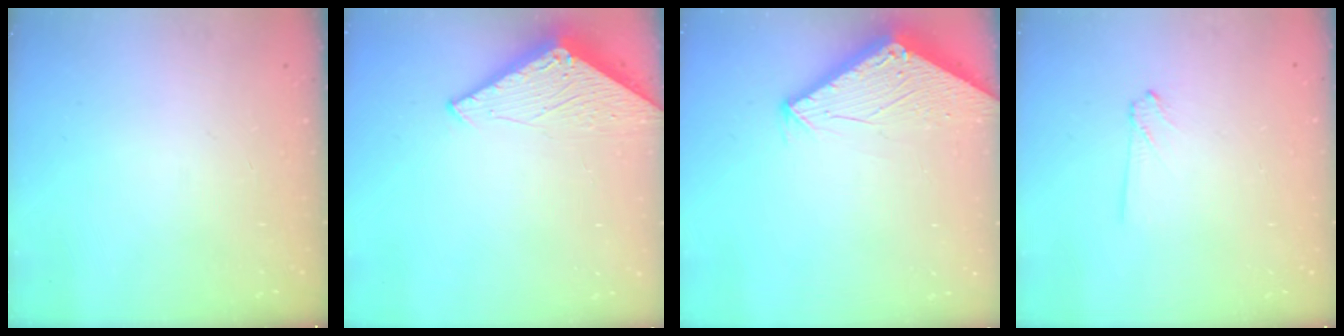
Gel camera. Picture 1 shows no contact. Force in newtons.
{"total": 2.8, "press": 2.8, "slide": 0.2}
{"total": 2.9, "press": 2.9, "slide": 0.2}
{"total": 0.8, "press": 0.8, "slide": 0.0}